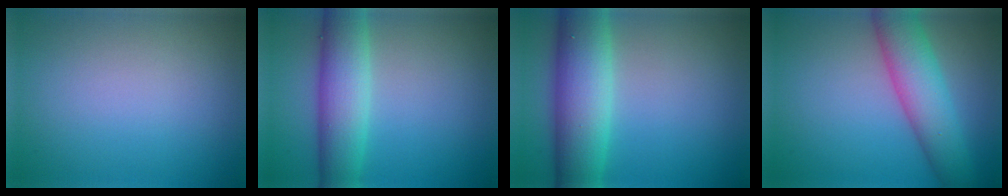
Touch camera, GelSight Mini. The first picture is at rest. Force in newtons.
{"total": 6.0, "press": 6.0, "slide": 0.2}
{"total": 8.2, "press": 8.2, "slide": 0.4}
{"total": 6.6, "press": 6.6, "slide": 0.3}